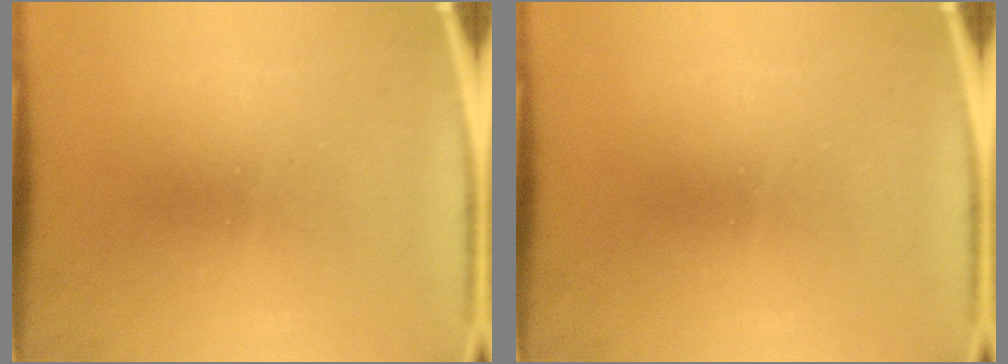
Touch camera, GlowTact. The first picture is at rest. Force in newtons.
{"total": 0.0}